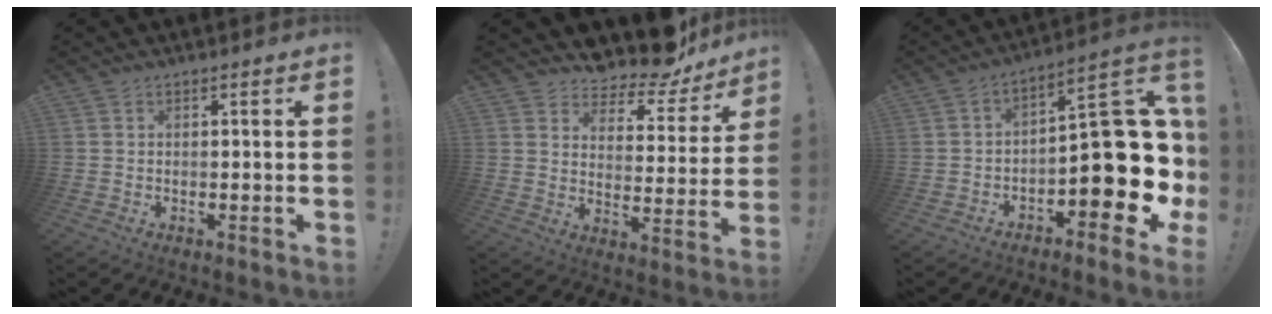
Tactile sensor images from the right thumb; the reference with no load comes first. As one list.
[{"total": 9.5, "force": [9.0, 2.4, 2.2], "torque": [-0.028, -0.094, 0.150]}, {"total": 14.6, "force": [-3.5, 6.7, 12.5], "torque": [-0.133, 0.007, -0.053]}]